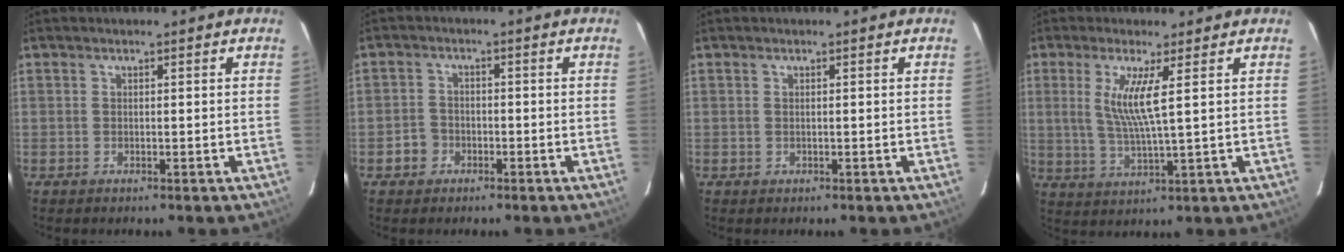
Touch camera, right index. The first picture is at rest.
{"total": 3.5, "force": [-1.8, 3.0, 0.6], "torque": [-0.015, 0.011, -0.031]}
{"total": 0.0}
{"total": 6.9, "force": [2.0, 0.0, 6.7], "torque": [-0.137, -0.012, 0.041]}